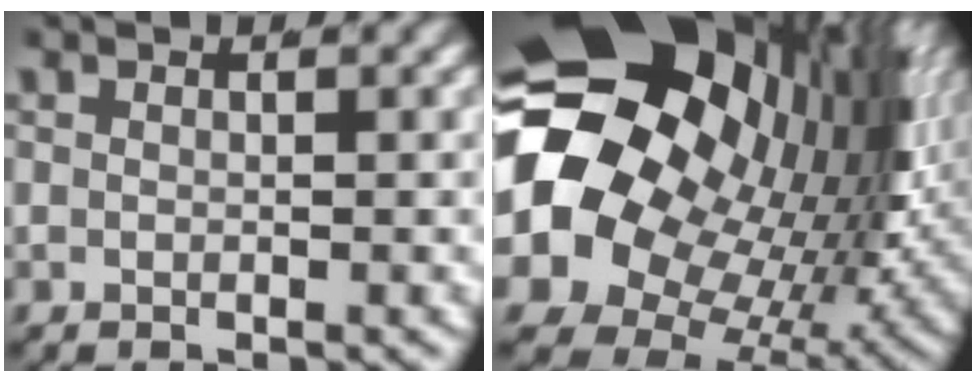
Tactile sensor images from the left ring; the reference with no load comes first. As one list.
[{"total": 33.4, "force": [3.1, 24.8, 22.2], "torque": [-0.359, -0.058, 0.041]}]